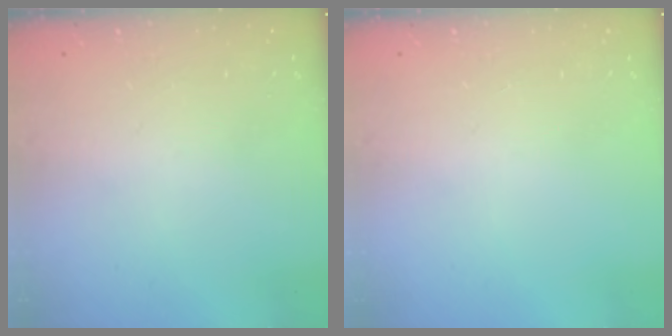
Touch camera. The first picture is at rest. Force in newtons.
{"total": 0.0}